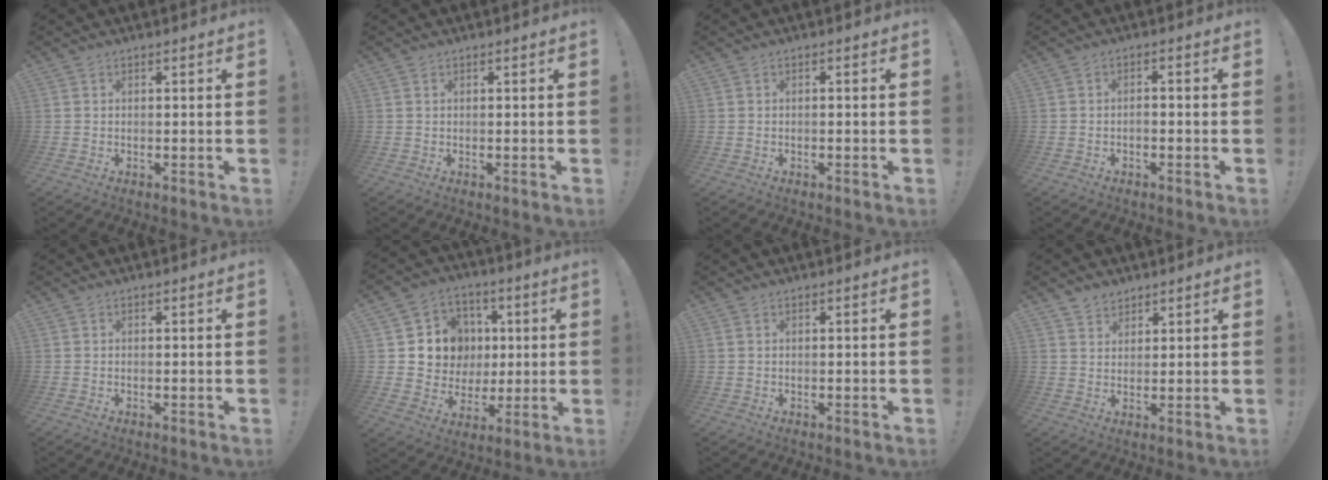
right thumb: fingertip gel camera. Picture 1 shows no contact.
{"total": 0.0}
{"total": 0.7, "force": [-0.5, -0.2, 0.4], "torque": [-0.007, -0.002, -0.008]}
{"total": 1.5, "force": [-1.1, 0.2, 1.0], "torque": [-0.014, 0.002, -0.021]}
{"total": 0.0}
{"total": 11.4, "force": [1.5, 10.9, 3.0], "torque": [-0.042, -0.003, 0.051]}
{"total": 0.0}
{"total": 3.8, "force": [3.1, 2.1, 0.2], "torque": [0.006, -0.023, 0.057]}